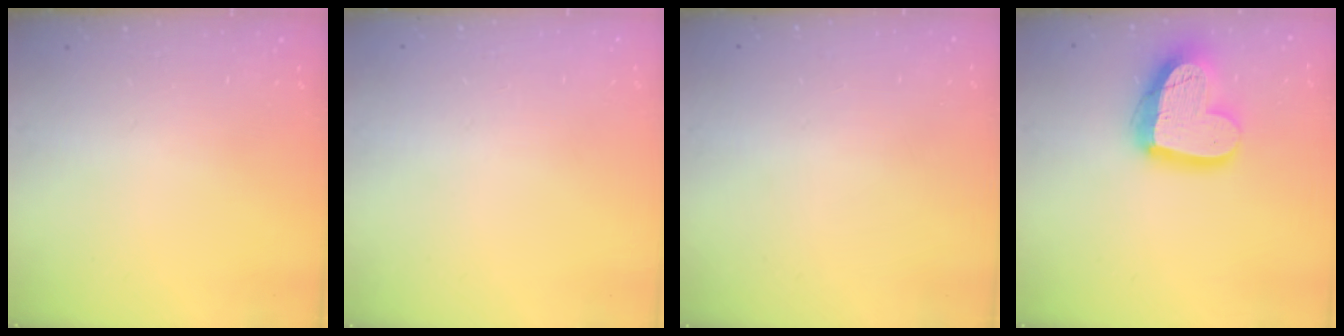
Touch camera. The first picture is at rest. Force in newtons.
{"total": 0.0}
{"total": 0.5, "press": 0.5, "slide": 0.1}
{"total": 18.8, "press": 18.7, "slide": 1.9}